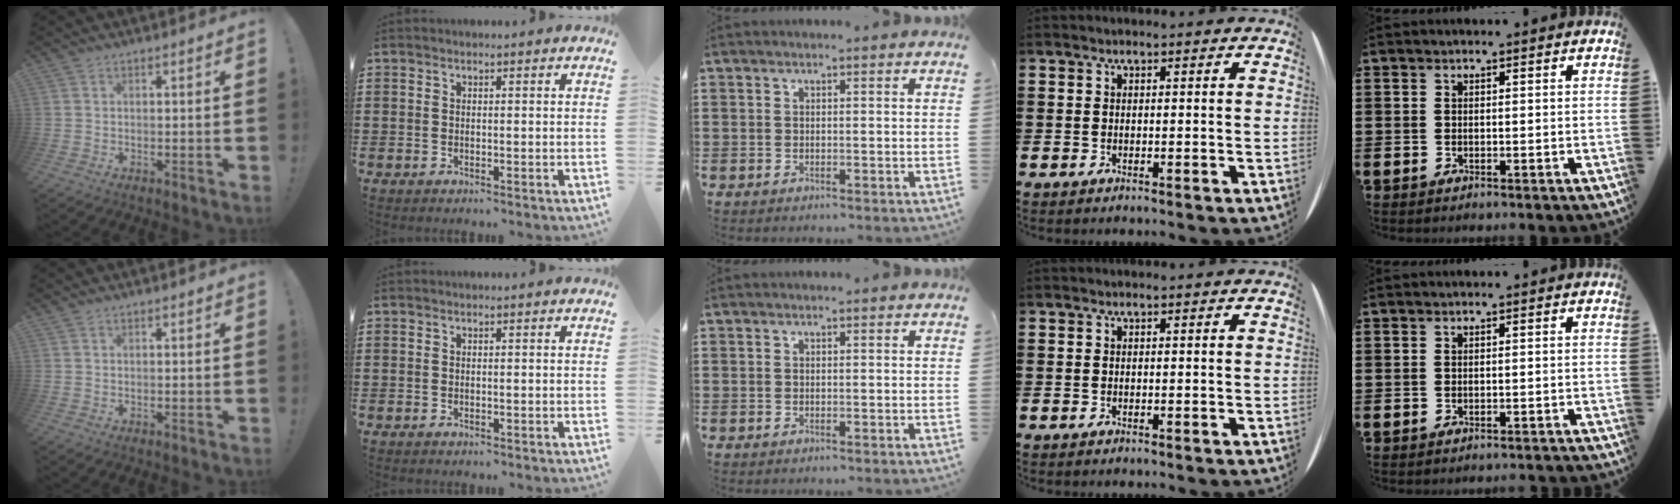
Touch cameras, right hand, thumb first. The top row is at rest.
{"little": {"total": 0.6, "force": [-0.6, -0.1, 0.1], "torque": [-0.002, -0.001, -0.012]}}